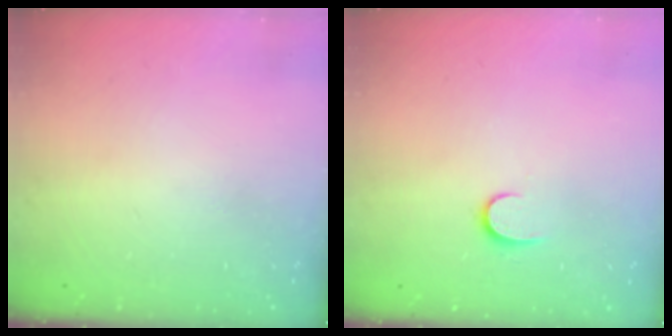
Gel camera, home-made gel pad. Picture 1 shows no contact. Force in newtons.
{"total": 6.5, "press": 6.5, "slide": 0.7}